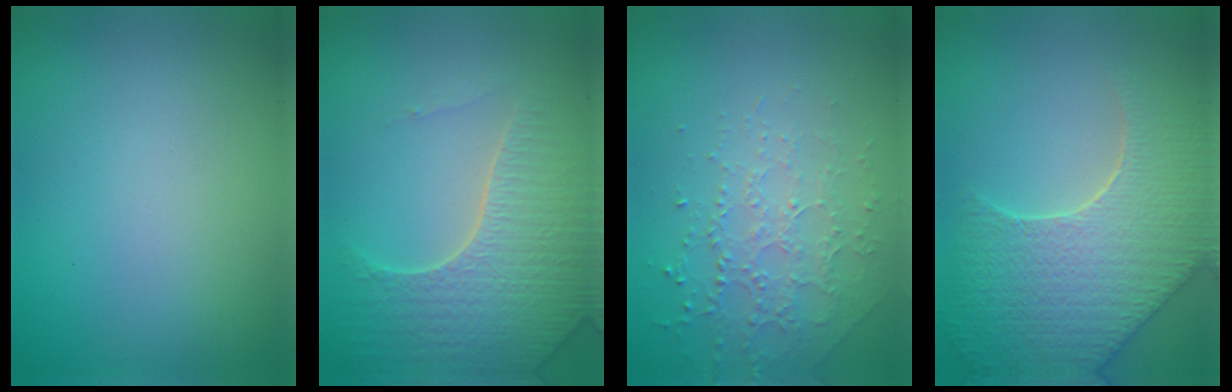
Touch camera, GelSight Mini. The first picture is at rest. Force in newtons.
{"total": 6.2, "press": 6.0, "slide": 1.5}
{"total": 2.1, "press": 1.9, "slide": 0.9}
{"total": 8.3, "press": 6.4, "slide": 5.2}